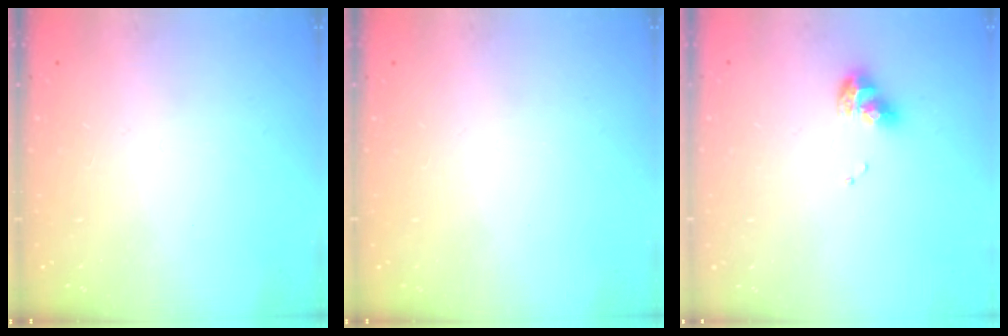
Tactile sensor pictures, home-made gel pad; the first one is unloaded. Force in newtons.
{"total": 0.0}
{"total": 10.1, "press": 10.1, "slide": 1.0}